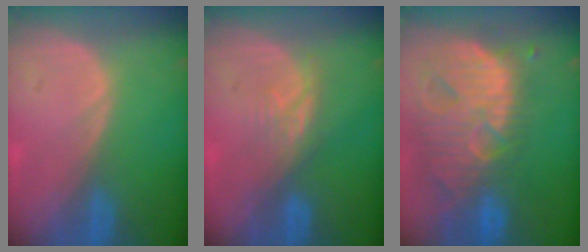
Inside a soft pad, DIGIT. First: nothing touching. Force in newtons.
{"total": 3.8, "press": 3.7, "slide": 0.5}
{"total": 13.9, "press": 11.7, "slide": 7.5}